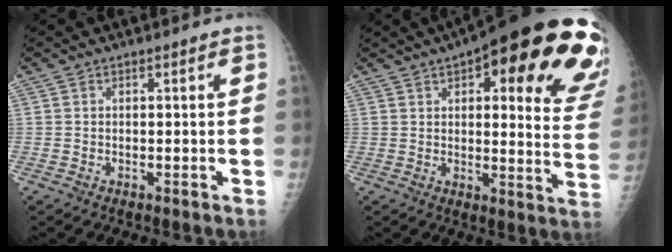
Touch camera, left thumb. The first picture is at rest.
{"total": 29.2, "force": [16.0, 8.9, 22.8], "torque": [-0.200, -0.030, 0.192]}